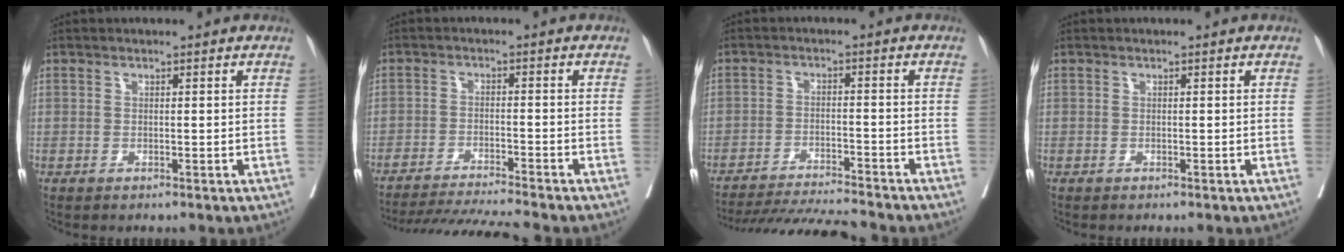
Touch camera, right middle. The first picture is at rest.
{"total": 10.4, "force": [-9.6, -1.7, 3.4], "torque": [-0.041, -0.014, -0.159]}
{"total": 12.9, "force": [-12.2, -0.7, 3.9], "torque": [-0.055, -0.019, -0.188]}
{"total": 0.7, "force": [-0.6, 0.1, 0.3], "torque": [-0.003, -0.002, -0.011]}